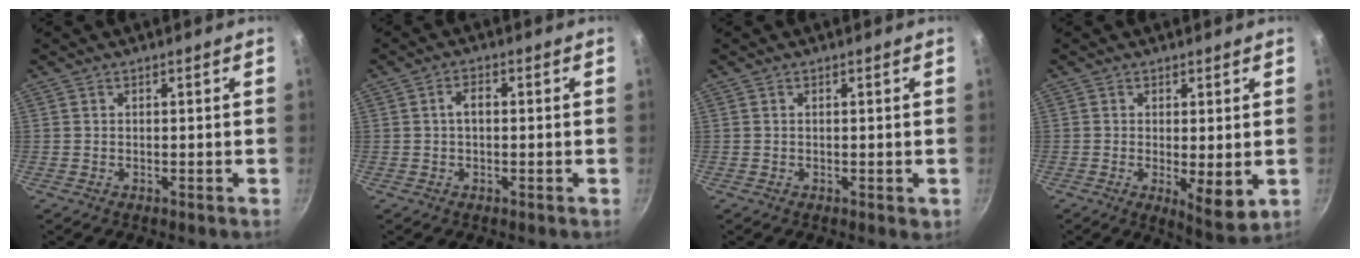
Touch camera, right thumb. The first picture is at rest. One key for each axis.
{"total": 2.5, "fx": 0.0, "fy": 1.4, "fz": 2.0, "tx": -0.035, "ty": 0.012, "tz": -0.003}
{"total": 1.0, "fx": 0.1, "fy": 0.5, "fz": 0.9, "tx": -0.010, "ty": -0.001, "tz": 0.001}
{"total": 6.1, "fx": -0.7, "fy": 2.0, "fz": 5.8, "tx": -0.084, "ty": -0.020, "tz": -0.005}